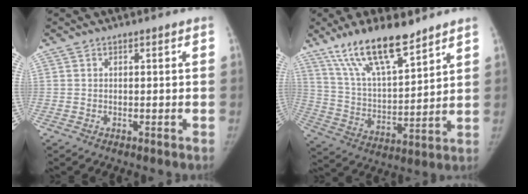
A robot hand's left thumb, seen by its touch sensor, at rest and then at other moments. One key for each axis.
{"total": 16.7, "fx": 11.9, "fy": 4.9, "fz": 10.6, "tx": -0.169, "ty": -0.059, "tz": 0.228}